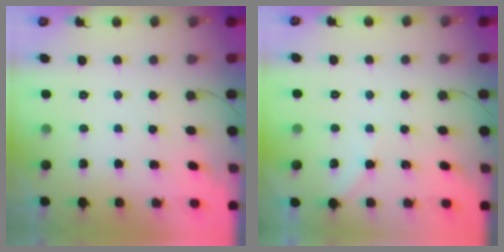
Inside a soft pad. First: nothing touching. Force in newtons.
{"total": 3.3, "press": 3.2, "slide": 0.4}